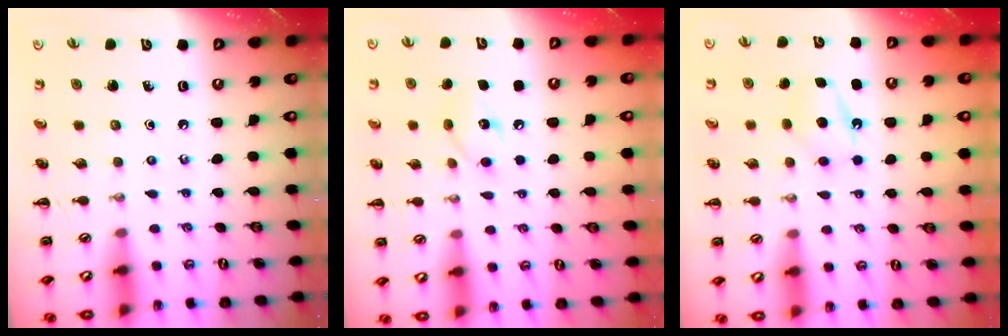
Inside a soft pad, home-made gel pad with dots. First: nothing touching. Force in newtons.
{"total": 8.8, "press": 8.7, "slide": 1.4}
{"total": 6.8, "press": 6.6, "slide": 1.6}